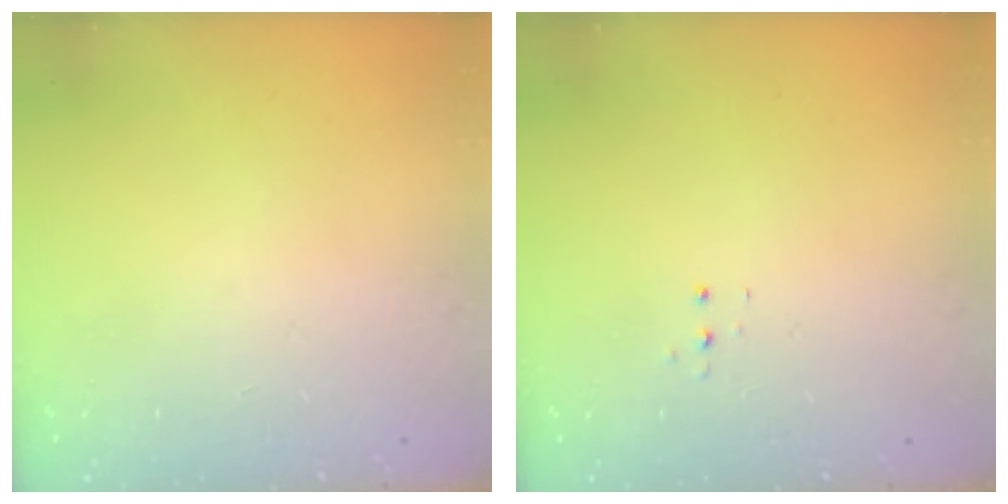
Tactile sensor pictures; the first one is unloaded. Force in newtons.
{"total": 3.3, "press": 3.2, "slide": 0.6}